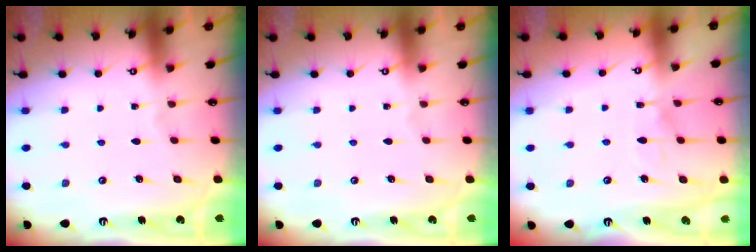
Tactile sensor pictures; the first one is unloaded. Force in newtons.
{"total": 0.0}
{"total": 6.1, "press": 6.1, "slide": 0.7}